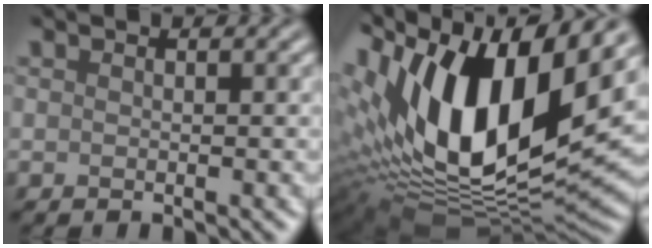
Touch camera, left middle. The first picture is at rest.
{"total": 17.0, "force": [5.2, 8.0, 14.1], "torque": [-0.272, 0.002, 0.081]}